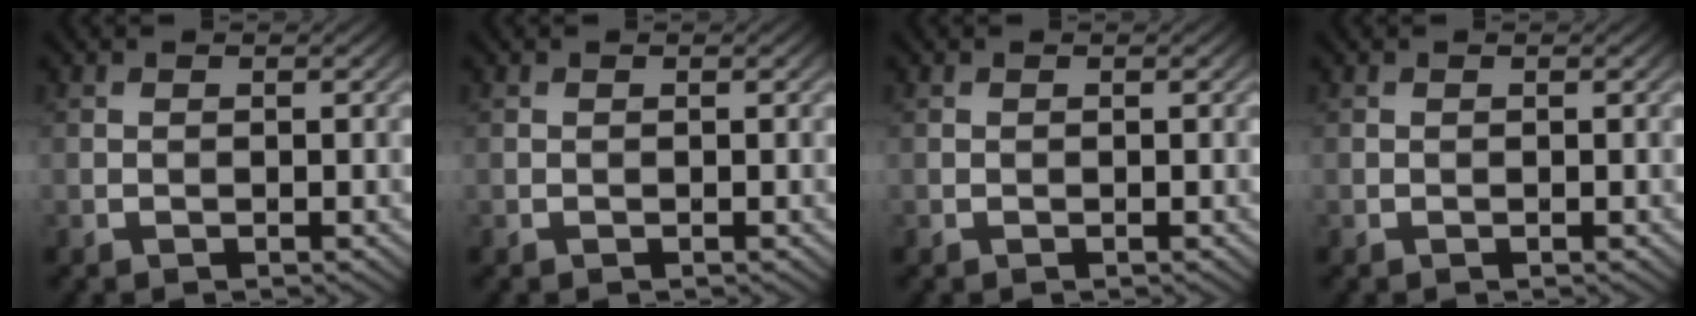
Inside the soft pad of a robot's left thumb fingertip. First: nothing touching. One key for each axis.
{"total": 0.0}
{"total": 0.0}
{"total": 0.0}